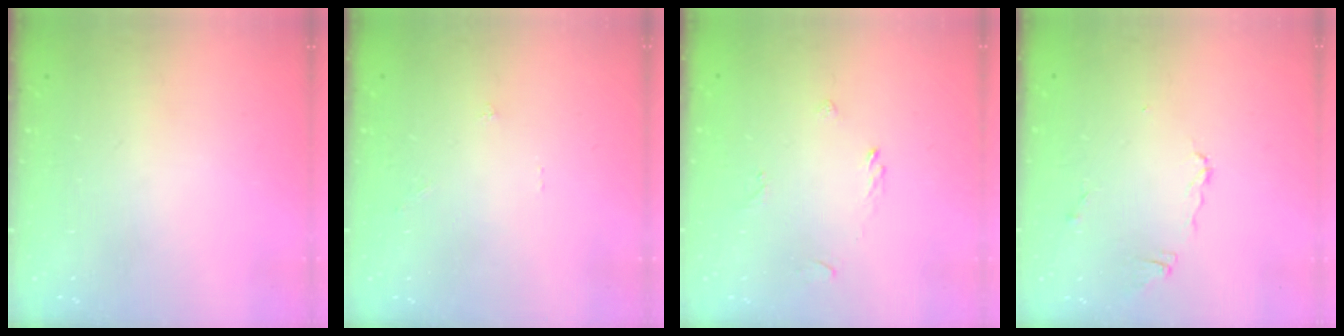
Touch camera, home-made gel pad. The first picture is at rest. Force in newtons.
{"total": 0.0}
{"total": 2.6, "press": 2.5, "slide": 0.8}
{"total": 4.7, "press": 4.7, "slide": 0.4}